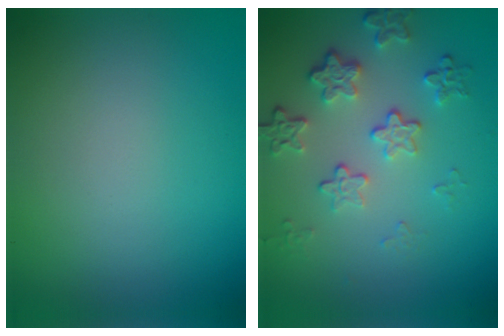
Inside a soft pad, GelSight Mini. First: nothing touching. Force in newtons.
{"total": 3.9, "press": 2.8, "slide": 2.7}